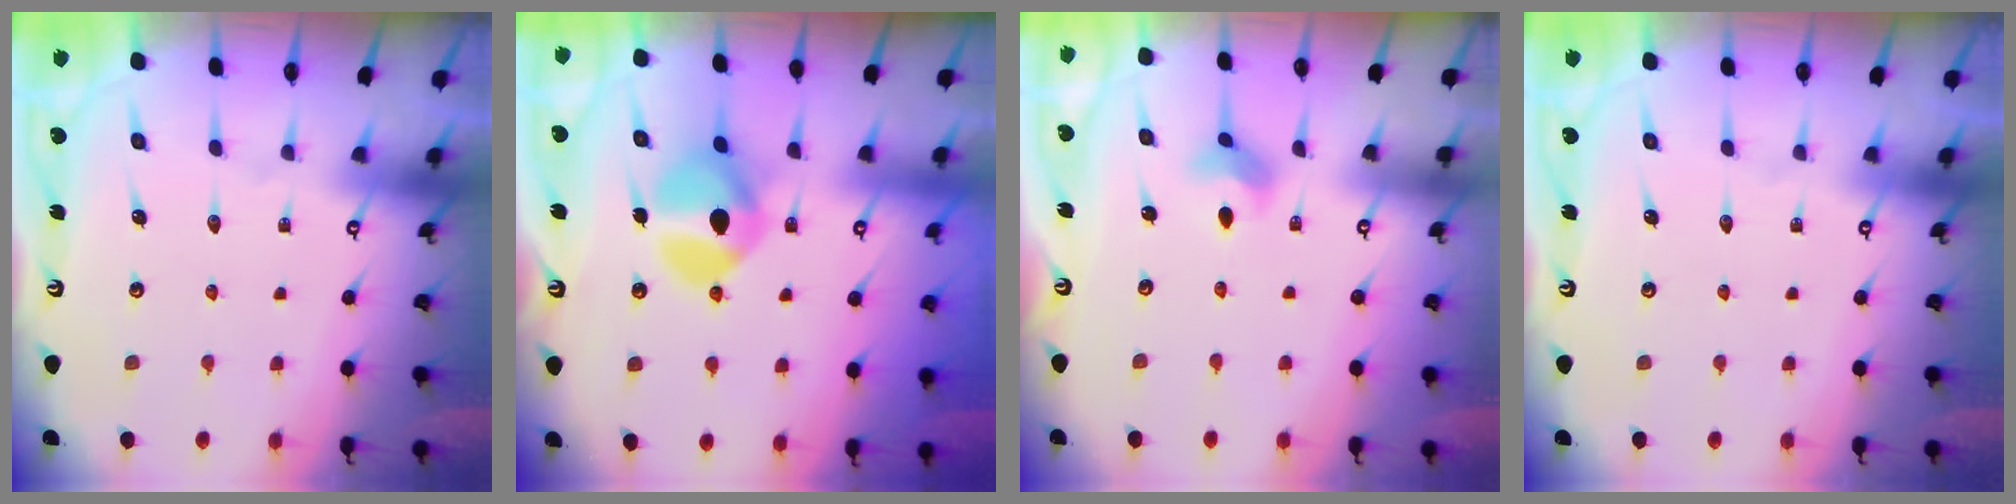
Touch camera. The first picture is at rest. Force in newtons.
{"total": 12.7, "press": 12.7, "slide": 0.5}
{"total": 3.5, "press": 3.4, "slide": 0.7}
{"total": 0.0}